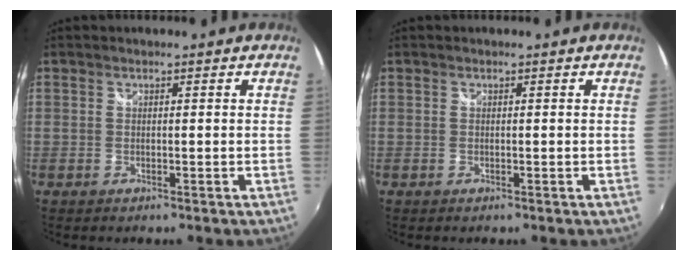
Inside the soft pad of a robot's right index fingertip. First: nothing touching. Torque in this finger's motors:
{"motor_torque": [0.01, 0.01, -0.02, 0.00]}